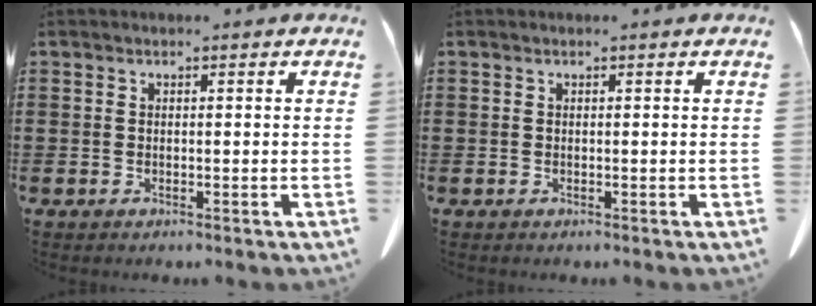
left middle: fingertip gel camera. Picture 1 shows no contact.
{"total": 0.0}